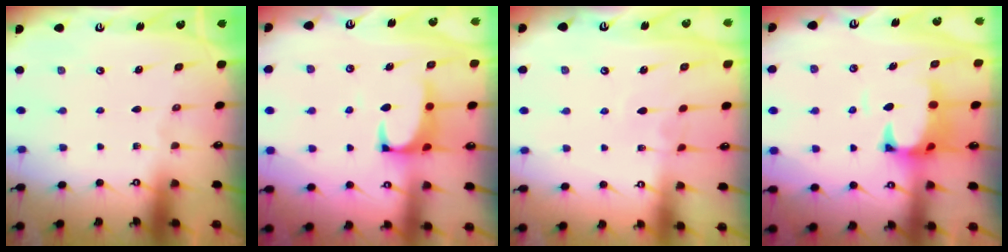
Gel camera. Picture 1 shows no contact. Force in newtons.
{"total": 1.5, "press": 1.2, "slide": 0.8}
{"total": 3.0, "press": 3.0, "slide": 0.3}
{"total": 2.7, "press": 2.5, "slide": 1.1}